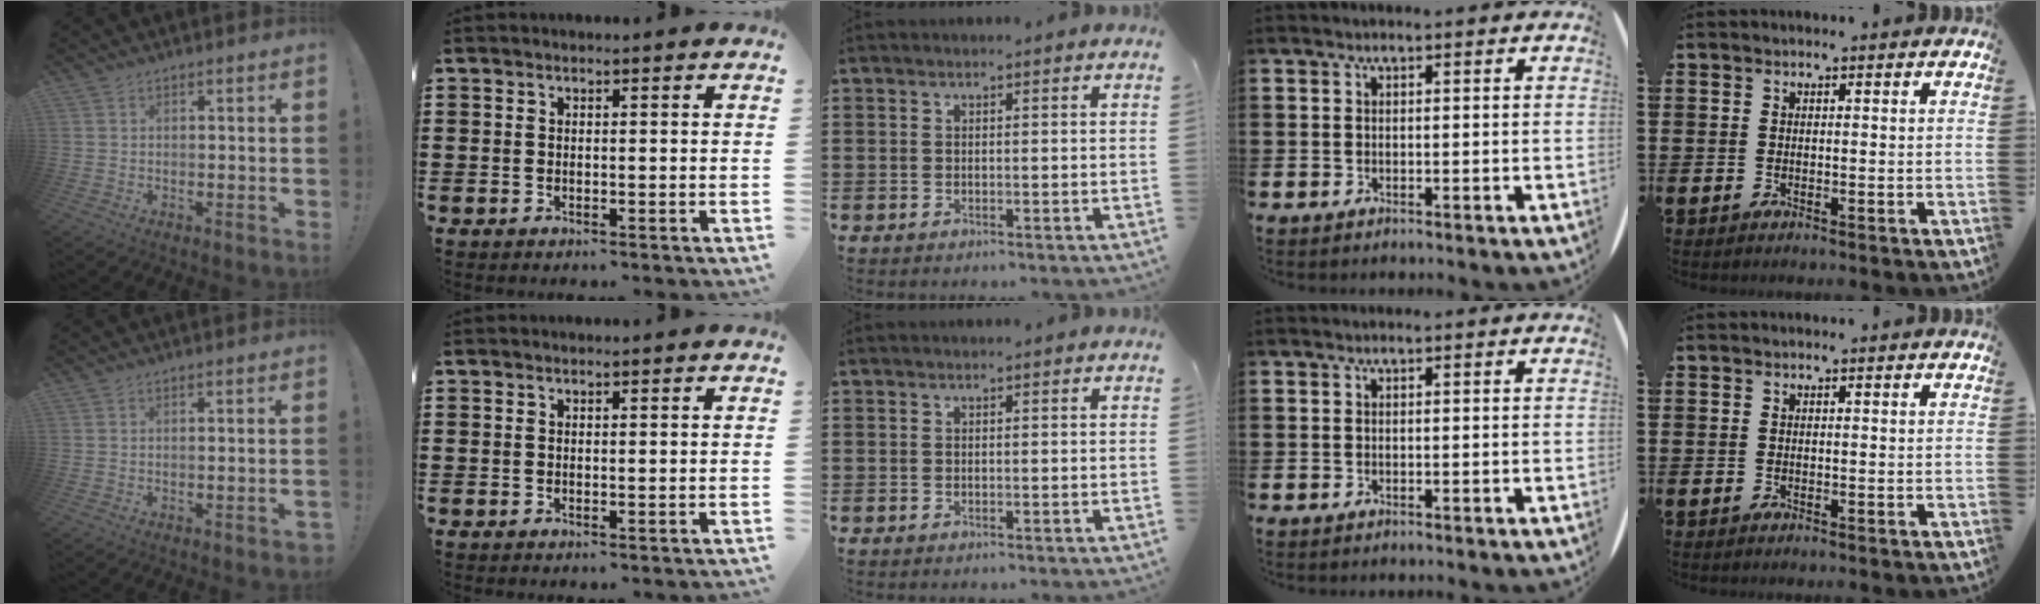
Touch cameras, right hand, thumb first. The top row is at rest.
{"thumb": {"total": 1.2, "force": [-0.9, -0.1, 0.8], "torque": [-0.020, 0.003, -0.014]}}